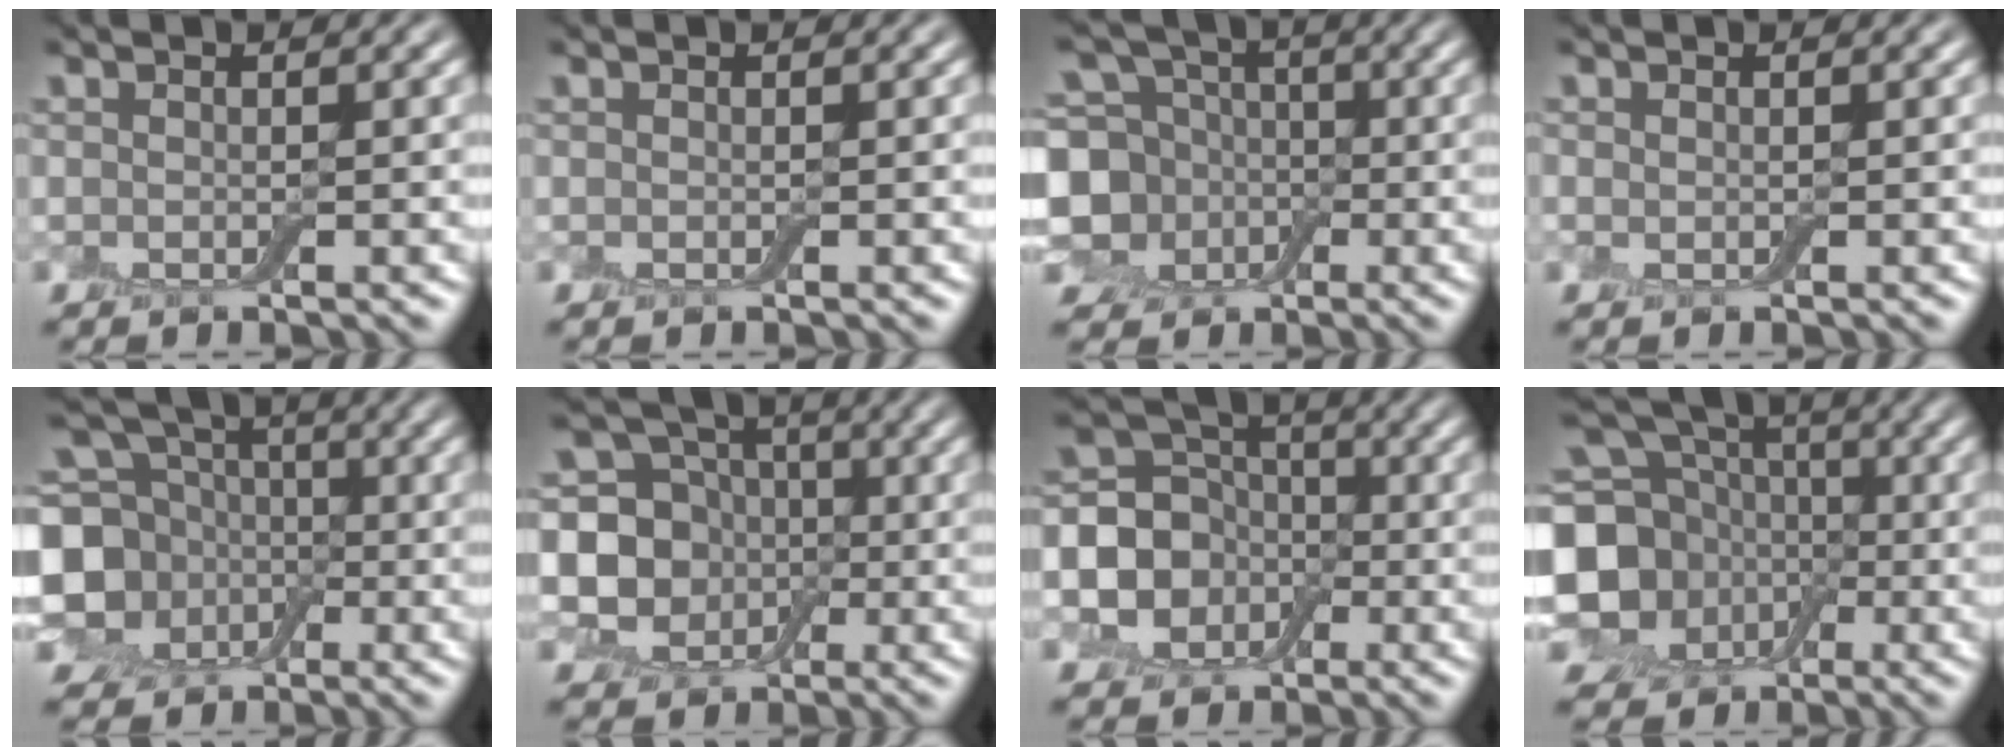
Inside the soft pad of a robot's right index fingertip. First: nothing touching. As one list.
[{"total": 0.0}, {"total": 8.4, "force": [-1.0, 7.2, 4.2], "torque": [-0.088, -0.003, -0.036]}, {"total": 0.5, "force": [0.1, 0.4, 0.3], "torque": [-0.006, 0.001, 0.001]}, {"total": 9.4, "force": [-0.7, 8.1, 4.6], "torque": [-0.114, -0.014, -0.025]}, {"total": 6.9, "force": [-0.3, 6.2, 3.1], "torque": [-0.040, -0.013, -0.027]}, {"total": 8.1, "force": [-1.7, 7.0, 3.8], "torque": [-0.062, -0.001, -0.060]}, {"total": 12.3, "force": [-0.2, 10.8, 5.8], "torque": [-0.154, -0.013, -0.027]}]